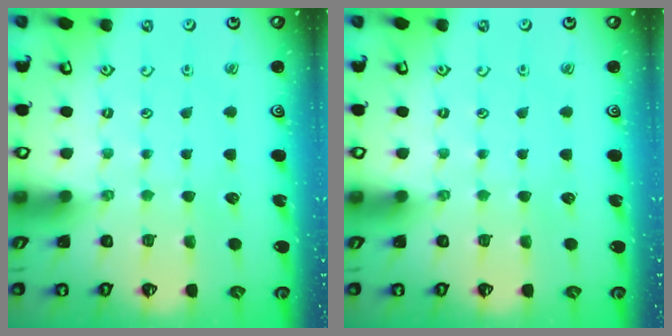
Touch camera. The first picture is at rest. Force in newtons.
{"total": 0.0}